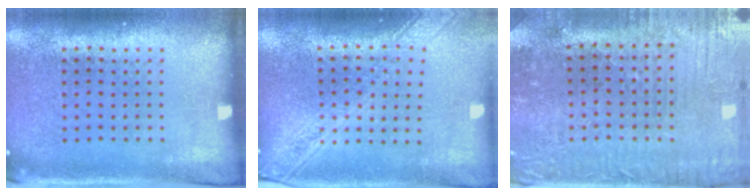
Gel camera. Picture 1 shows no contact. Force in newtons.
{"total": 2.3, "press": 1.9, "slide": 1.3}
{"total": 1.3, "press": 1.3, "slide": 0.4}